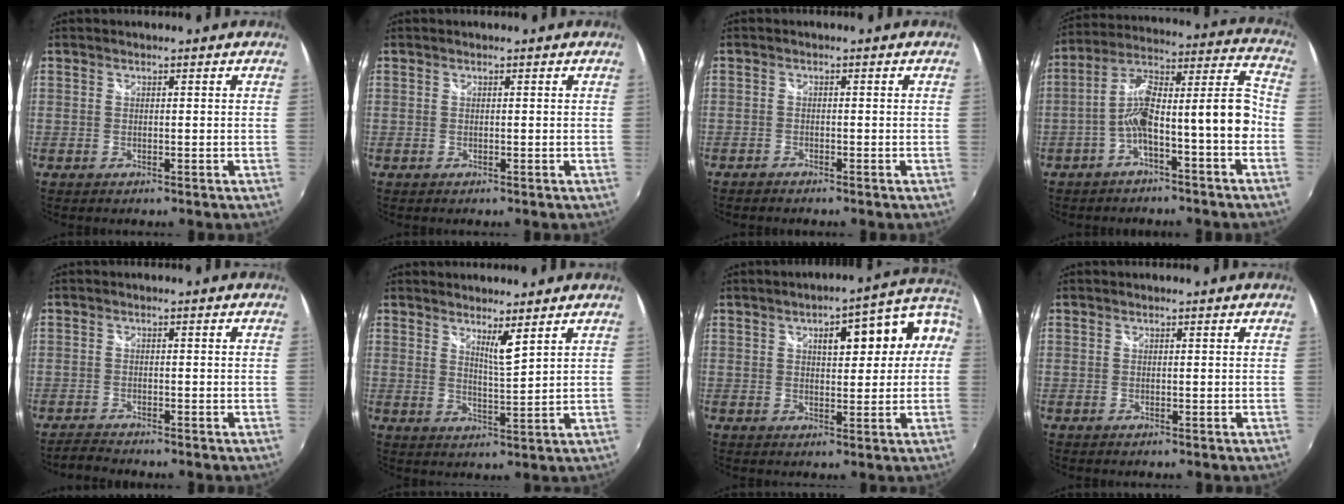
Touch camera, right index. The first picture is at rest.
{"total": 0.0}
{"total": 1.5, "force": [-1.4, 0.3, 0.2], "torque": [-0.016, -0.002, -0.028]}
{"total": 13.5, "force": [-4.4, 2.0, 12.6], "torque": [-0.200, 0.038, -0.069]}
{"total": 2.6, "force": [-2.5, -0.1, 0.5], "torque": [-0.021, -0.006, -0.047]}
{"total": 4.0, "force": [2.9, 0.0, 2.7], "torque": [-0.045, -0.007, 0.044]}
{"total": 10.9, "force": [2.0, 4.5, 9.7], "torque": [-0.125, 0.040, 0.040]}
{"total": 0.0}